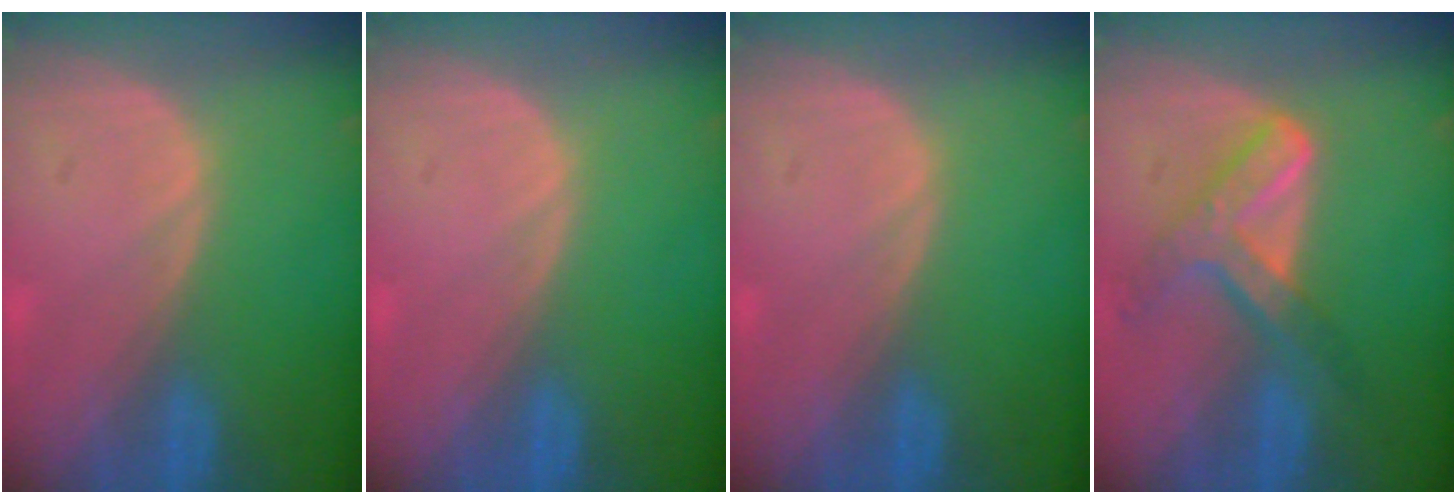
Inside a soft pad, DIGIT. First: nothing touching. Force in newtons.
{"total": 0.0}
{"total": 0.0}
{"total": 7.2, "press": 6.0, "slide": 3.8}